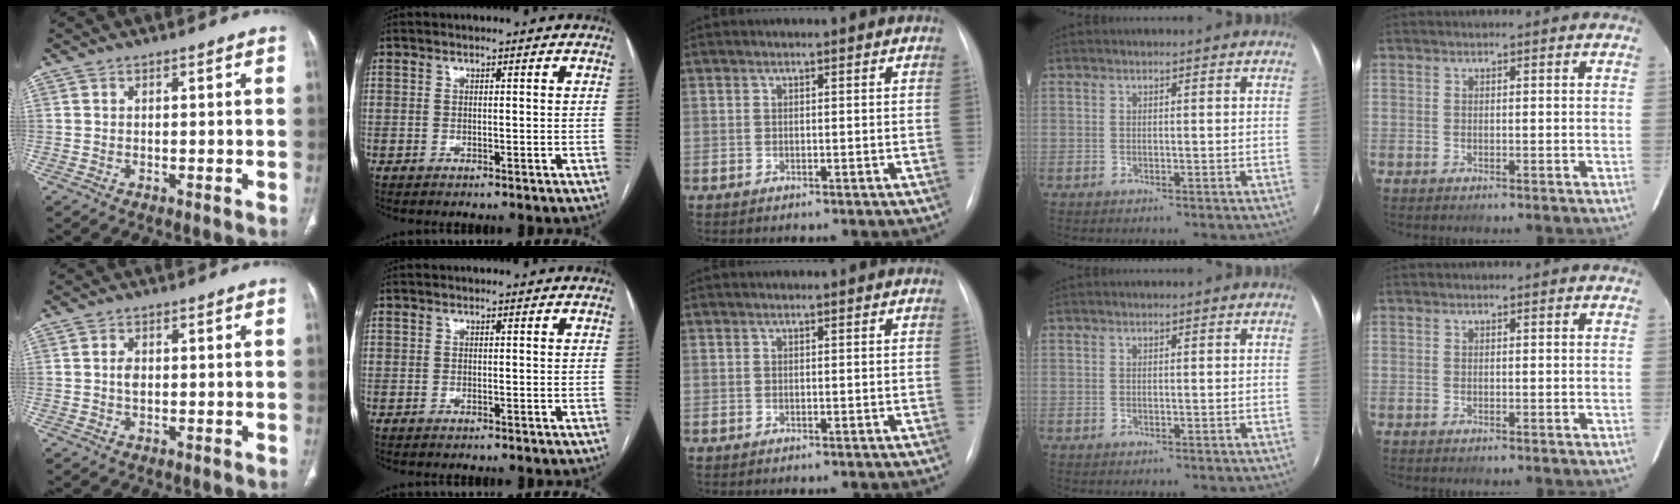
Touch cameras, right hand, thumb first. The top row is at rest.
{"thumb": {"total": 2.0, "force": [0.2, 1.3, 1.5], "torque": [-0.027, 0.000, 0.003]}}